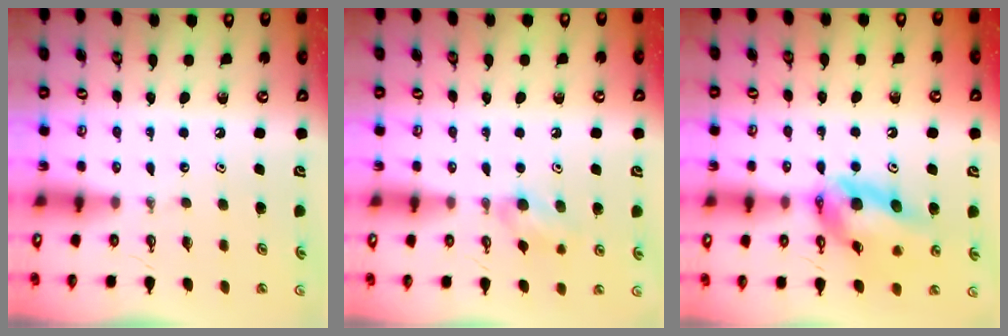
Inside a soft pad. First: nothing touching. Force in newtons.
{"total": 7.7, "press": 7.6, "slide": 1.3}
{"total": 14.1, "press": 14.0, "slide": 1.5}